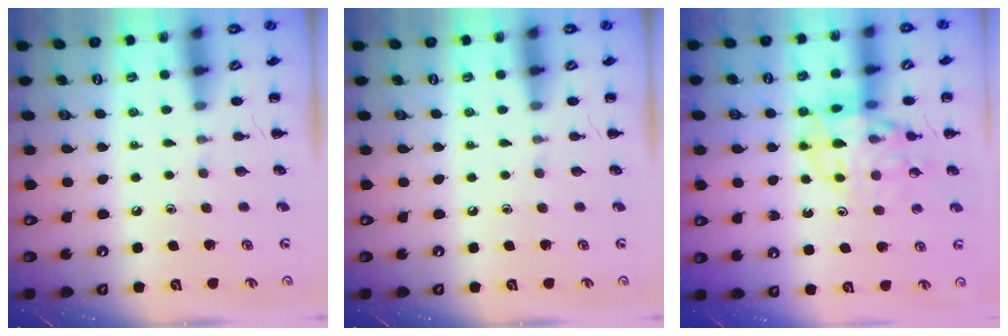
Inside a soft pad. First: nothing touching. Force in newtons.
{"total": 0.0}
{"total": 14.0, "press": 13.6, "slide": 3.0}